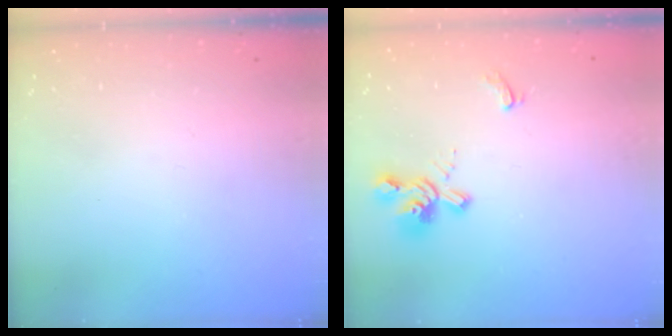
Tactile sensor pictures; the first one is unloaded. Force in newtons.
{"total": 2.1, "press": 1.6, "slide": 1.4}